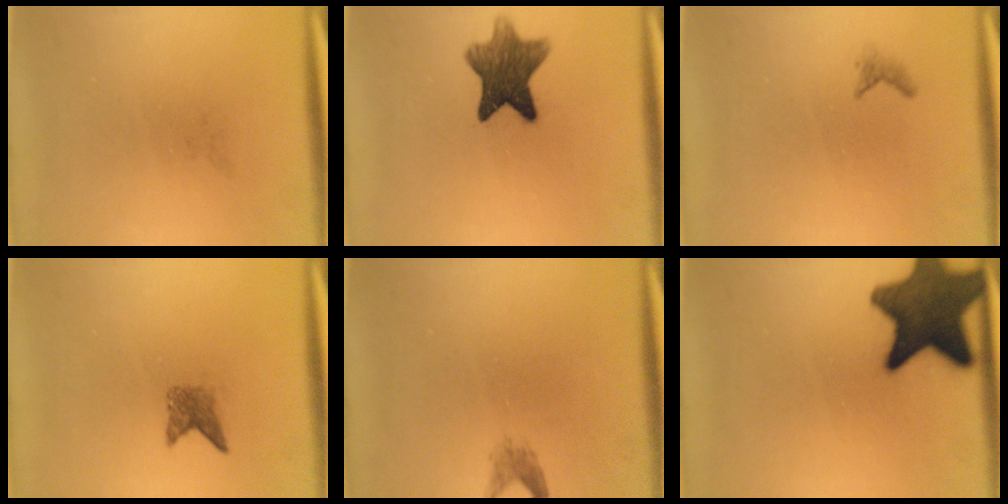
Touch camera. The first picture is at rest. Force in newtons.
{"total": 8.9}
{"total": 0.7}
{"total": 1.9}
{"total": 1.4}
{"total": 14.3}